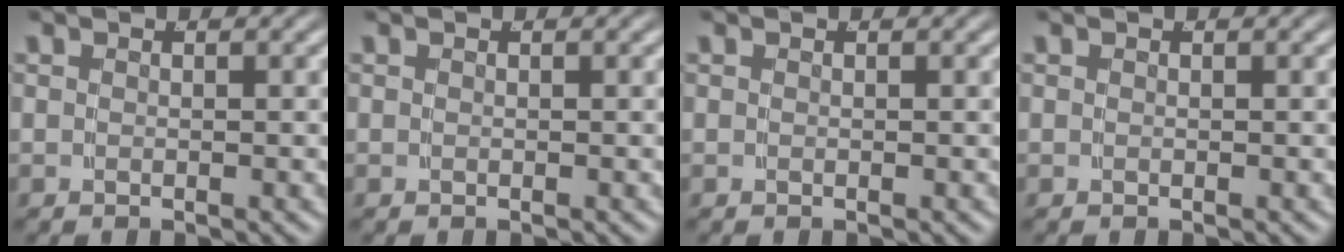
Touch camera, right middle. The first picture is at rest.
{"total": 0.0}
{"total": 0.0}
{"total": 0.0}